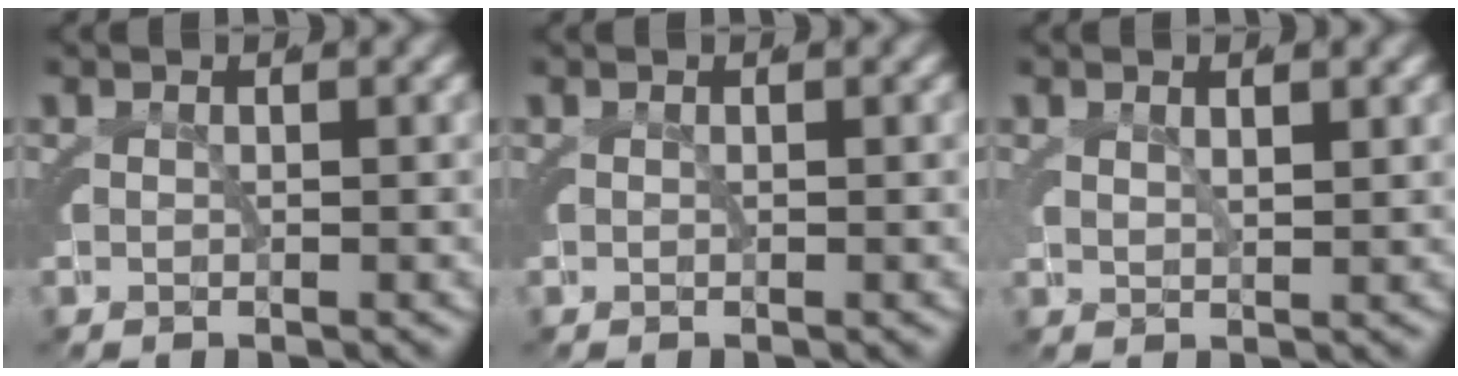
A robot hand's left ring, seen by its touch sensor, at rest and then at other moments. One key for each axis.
{"total": 0.0}
{"total": 1.6, "fx": 1.3, "fy": 0.4, "fz": 0.8, "tx": -0.019, "ty": -0.005, "tz": 0.029}